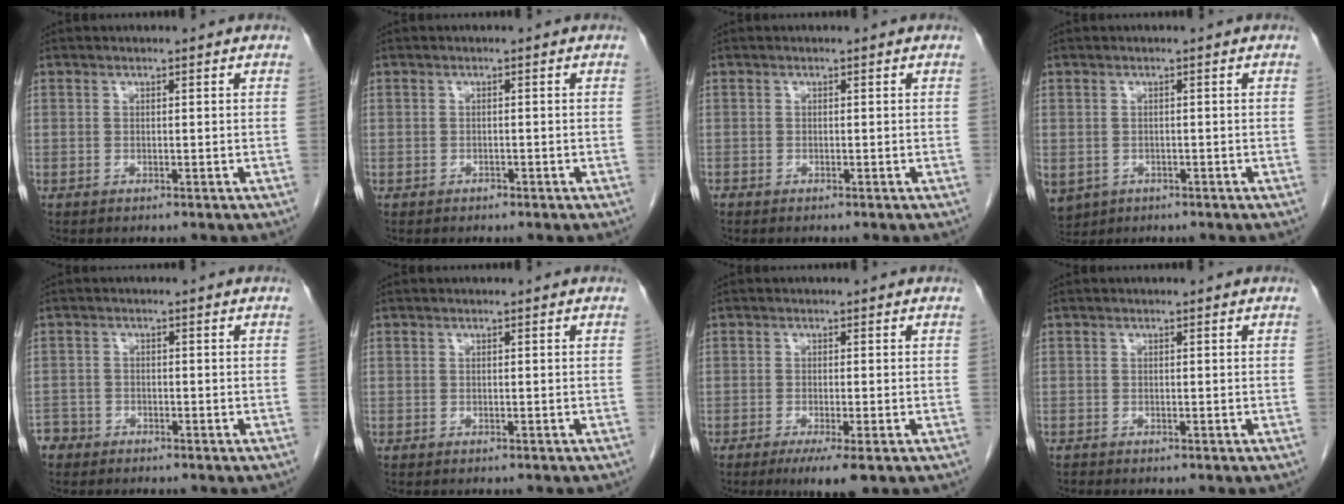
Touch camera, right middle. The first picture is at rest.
{"total": 0.6, "force": [-0.4, 0.3, 0.1], "torque": [-0.005, 0.000, -0.008]}
{"total": 0.0}
{"total": 6.8, "force": [-2.9, 5.6, 2.5], "torque": [-0.069, -0.006, -0.038]}
{"total": 2.2, "force": [-1.8, 1.2, -0.3], "torque": [0.002, 0.006, -0.035]}
{"total": 1.1, "force": [-1.0, 0.3, 0.4], "torque": [-0.007, -0.002, -0.013]}
{"total": 4.5, "force": [-2.6, 0.5, 3.6], "torque": [-0.054, -0.013, -0.039]}
{"total": 0.0}